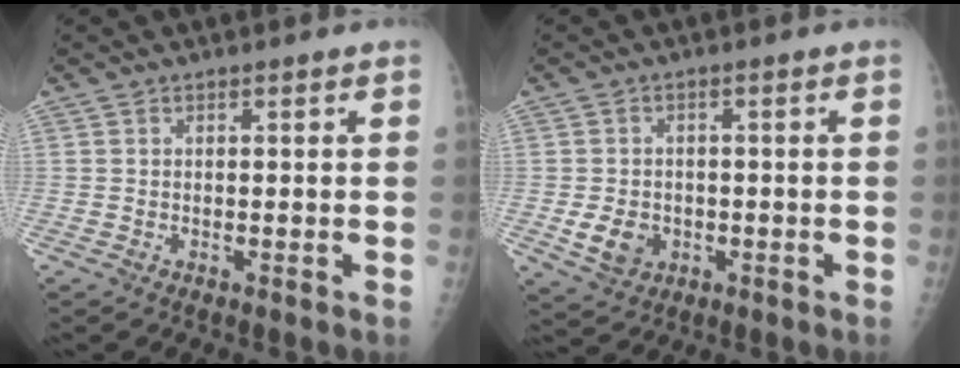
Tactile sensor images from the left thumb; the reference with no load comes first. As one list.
[{"total": 5.6, "force": [-1.4, 4.6, 3.0], "torque": [-0.040, 0.003, -0.015]}]